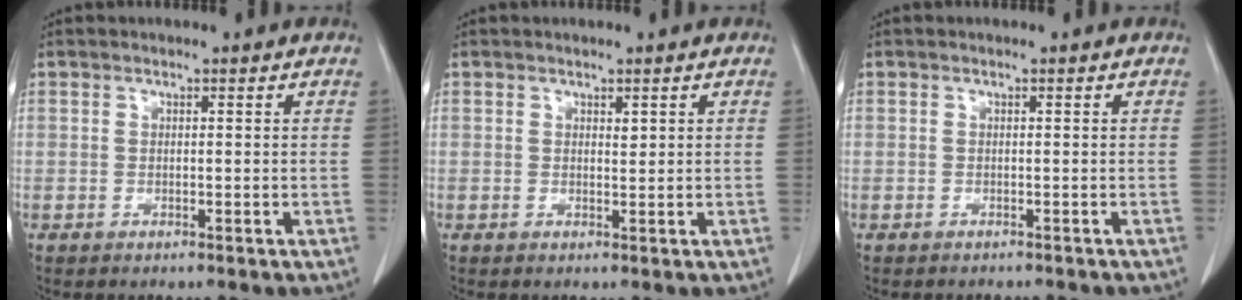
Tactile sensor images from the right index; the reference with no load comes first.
{"total": 0.7, "force": [0.4, 0.3, 0.4], "torque": [-0.007, -0.004, 0.007]}
{"total": 2.7, "force": [-2.4, 1.1, 0.6], "torque": [-0.007, -0.002, -0.029]}